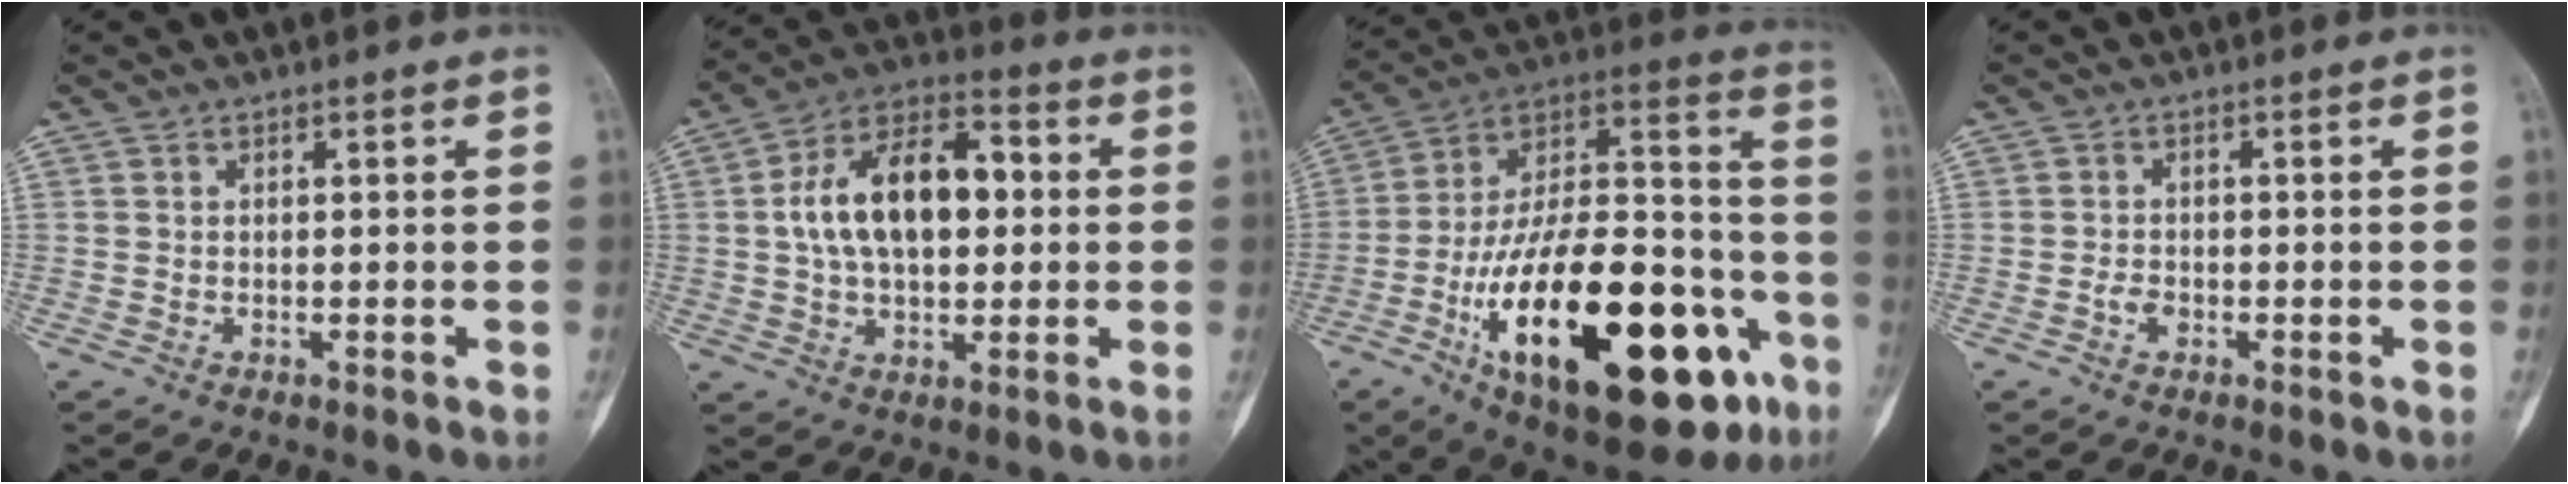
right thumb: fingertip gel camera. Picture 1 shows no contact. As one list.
[{"total": 16.6, "force": [1.6, 9.4, 13.6], "torque": [-0.221, 0.028, 0.020]}, {"total": 37.8, "force": [-14.6, 15.6, 31.2], "torque": [-0.484, 0.056, -0.218]}, {"total": 1.8, "force": [-0.8, 1.1, 1.1], "torque": [-0.020, 0.005, -0.017]}]